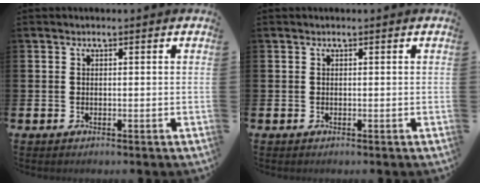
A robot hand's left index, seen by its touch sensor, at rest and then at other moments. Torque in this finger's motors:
{"motor_torque": [0.03, 0.03, 0.00, 0.00]}